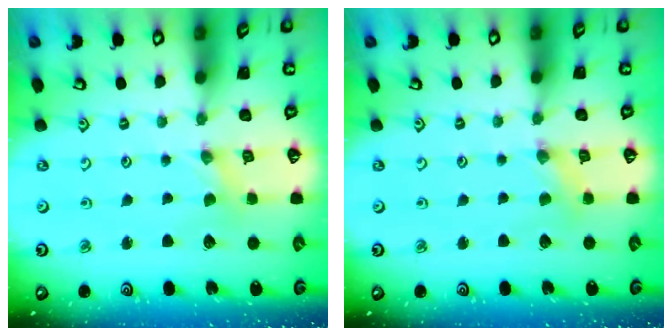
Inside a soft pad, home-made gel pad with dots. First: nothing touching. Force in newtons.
{"total": 0.9, "press": 0.9, "slide": 0.3}